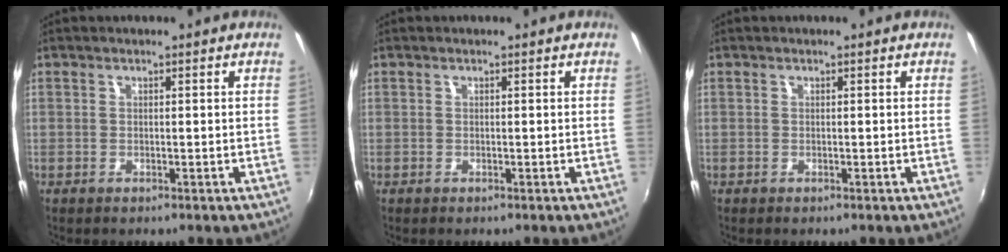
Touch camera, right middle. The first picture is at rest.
{"total": 0.0}
{"total": 0.0}